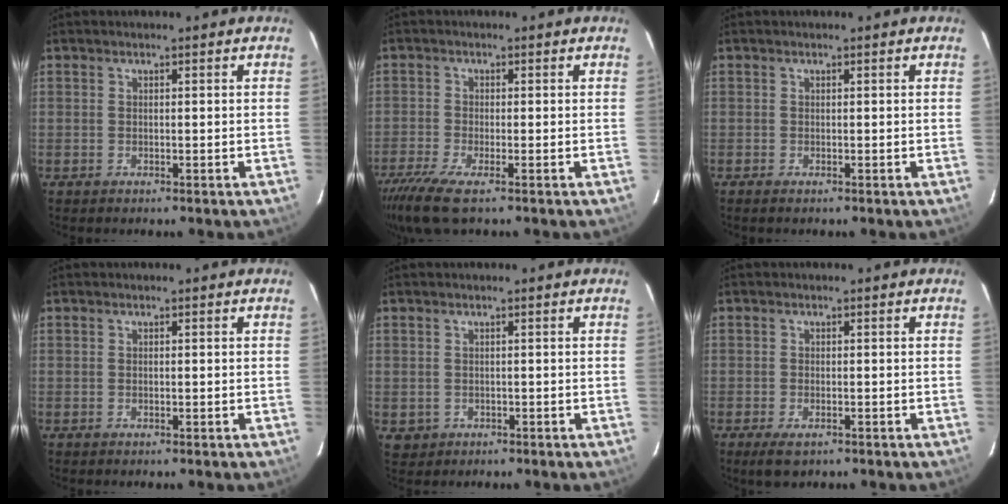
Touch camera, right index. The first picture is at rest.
{"total": 6.8, "force": [-5.0, 0.9, 4.6], "torque": [-0.121, -0.027, -0.097]}
{"total": 0.0}
{"total": 0.0}
{"total": 2.4, "force": [-0.4, 2.3, 0.5], "torque": [-0.010, 0.000, 0.002]}
{"total": 3.3, "force": [-2.0, 1.5, 2.2], "torque": [-0.047, -0.009, -0.034]}